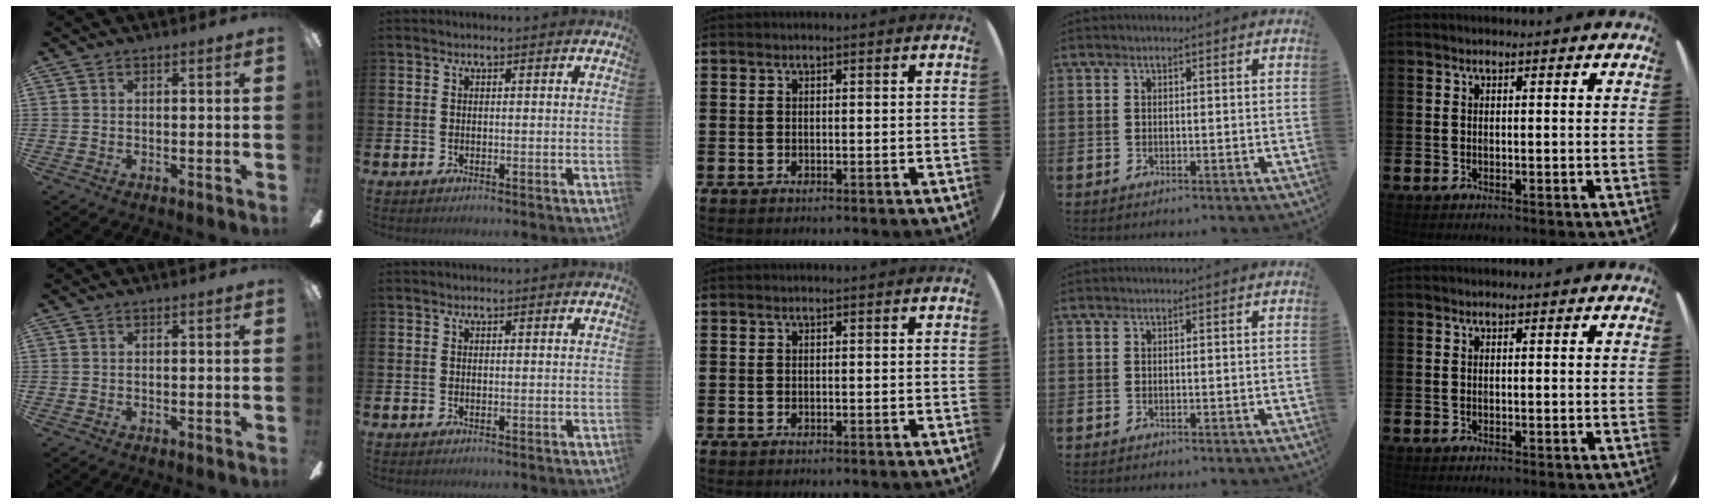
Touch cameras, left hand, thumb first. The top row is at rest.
{}